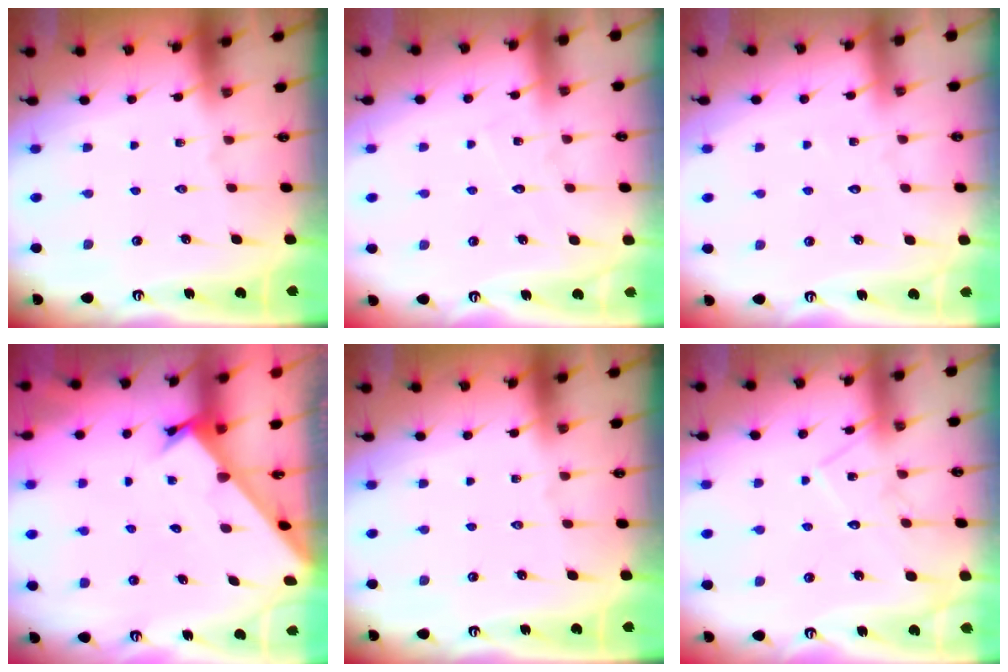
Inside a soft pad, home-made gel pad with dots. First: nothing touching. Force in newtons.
{"total": 5.2, "press": 5.2, "slide": 0.4}
{"total": 2.6, "press": 2.5, "slide": 0.3}
{"total": 2.3, "press": 2.3, "slide": 0.2}
{"total": 0.0}
{"total": 9.9, "press": 9.9, "slide": 0.4}